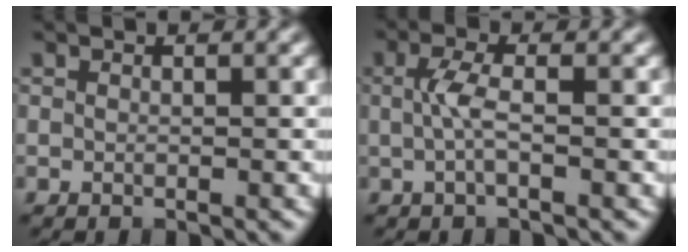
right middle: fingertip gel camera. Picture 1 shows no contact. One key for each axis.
{"total": 2.1, "fx": 0.0, "fy": 0.5, "fz": 2.0, "tx": -0.046, "ty": 0.003, "tz": -0.003}